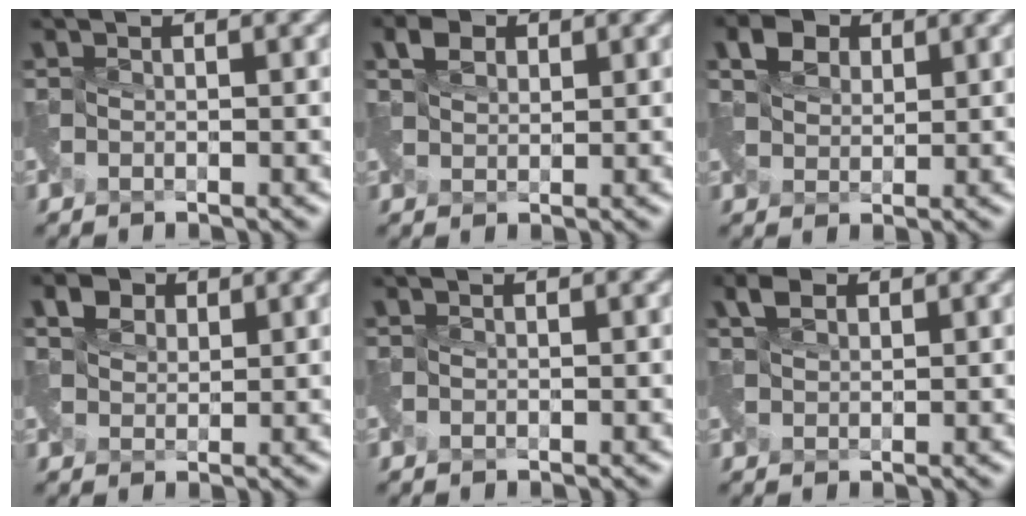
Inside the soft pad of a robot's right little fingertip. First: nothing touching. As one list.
[{"total": 1.8, "force": [1.4, 1.0, 0.6], "torque": [-0.014, 0.004, 0.027]}, {"total": 2.6, "force": [1.8, 1.6, 1.1], "torque": [-0.023, 0.003, 0.034]}, {"total": 2.1, "force": [1.6, 1.2, 0.6], "torque": [-0.013, 0.002, 0.030]}, {"total": 0.0}, {"total": 1.8, "force": [1.4, 0.8, 0.6], "torque": [-0.015, 0.006, 0.029]}]